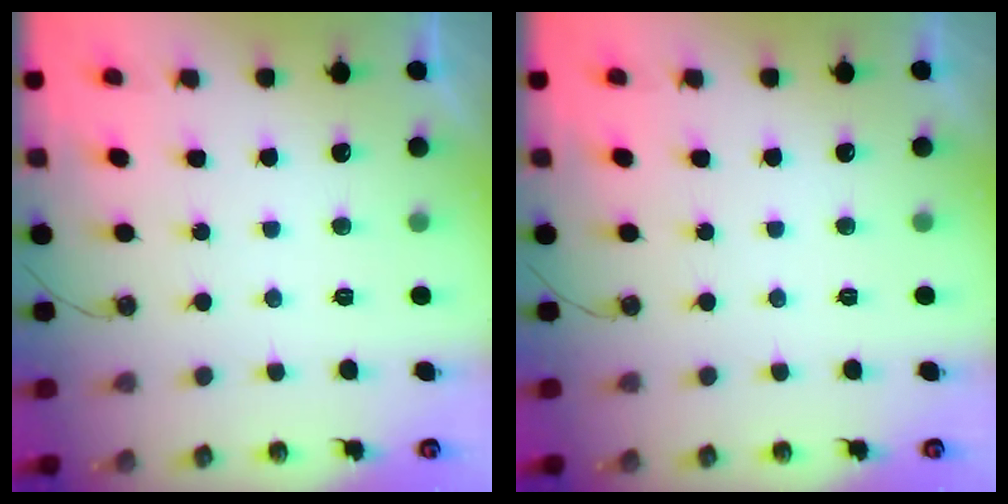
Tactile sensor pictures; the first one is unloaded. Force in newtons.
{"total": 0.0}